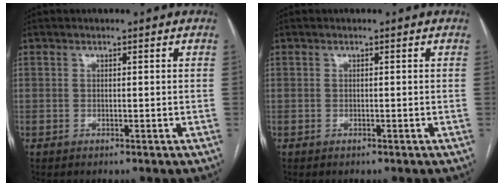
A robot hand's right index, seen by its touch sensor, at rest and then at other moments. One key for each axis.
{"total": 0.0}